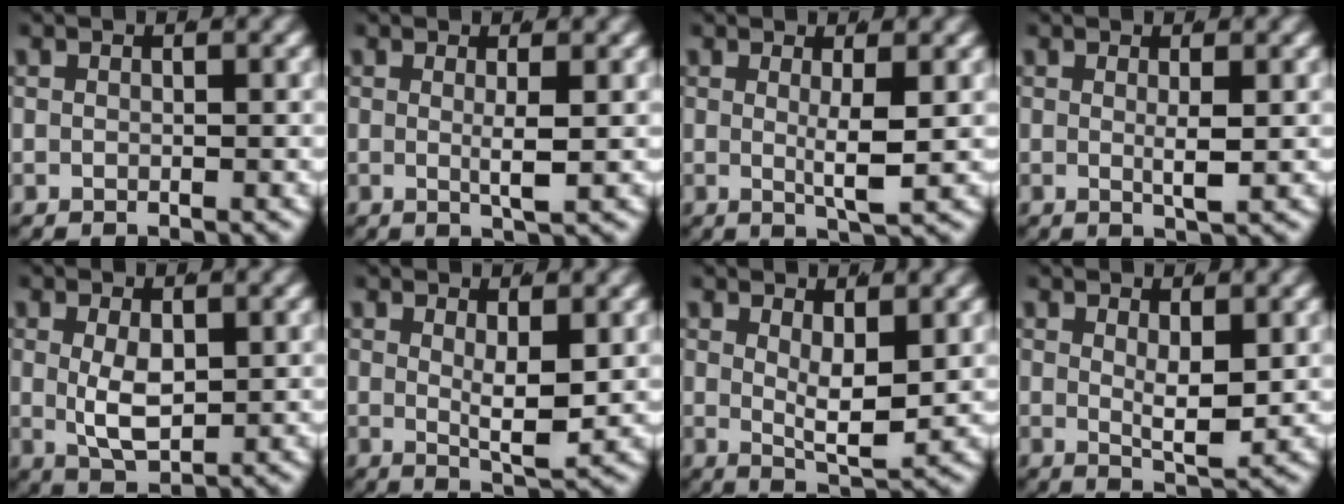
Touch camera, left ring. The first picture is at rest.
{"total": 2.0, "force": [0.3, -0.2, 1.9], "torque": [-0.036, -0.011, 0.009]}
{"total": 2.7, "force": [0.4, -0.1, 2.7], "torque": [-0.046, -0.016, 0.013]}
{"total": 1.7, "force": [0.4, -0.2, 1.7], "torque": [-0.032, -0.011, 0.011]}
{"total": 3.9, "force": [0.0, 2.2, 3.3], "torque": [-0.065, -0.018, 0.014]}
{"total": 3.0, "force": [0.9, 0.4, 2.8], "torque": [-0.050, -0.020, 0.023]}
{"total": 3.5, "force": [1.2, 0.8, 3.1], "torque": [-0.054, -0.021, 0.028]}
{"total": 2.7, "force": [0.9, 0.4, 2.5], "torque": [-0.044, -0.020, 0.024]}